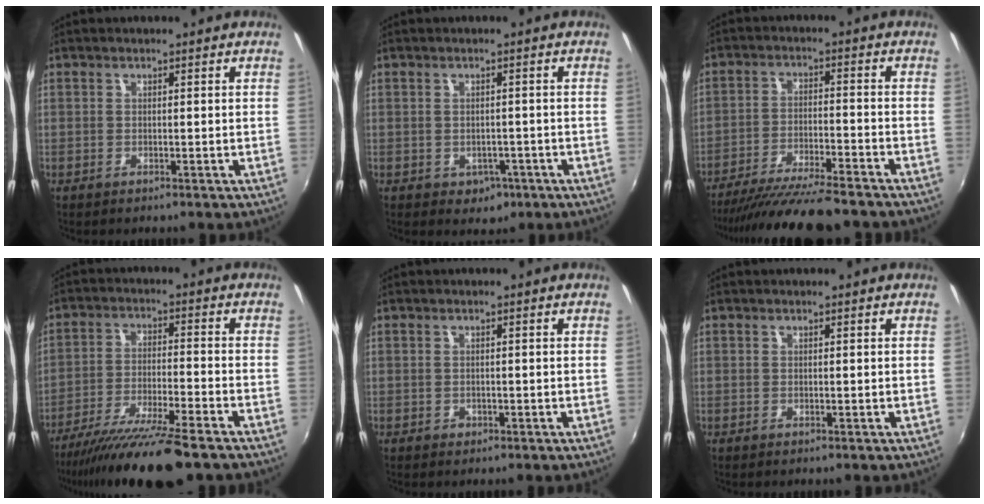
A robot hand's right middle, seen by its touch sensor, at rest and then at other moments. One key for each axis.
{"total": 3.7, "fx": -1.4, "fy": 3.1, "fz": 1.5, "tx": -0.033, "ty": -0.002, "tz": -0.009}
{"total": 15.4, "fx": -13.6, "fy": 1.3, "fz": 7.1, "tx": -0.147, "ty": -0.032, "tz": -0.219}
{"total": 15.3, "fx": -12.5, "fy": 0.7, "fz": 8.8, "tx": -0.177, "ty": -0.039, "tz": -0.213}
{"total": 1.0, "fx": -0.5, "fy": 0.8, "fz": 0.2, "tx": -0.003, "ty": -0.002, "tz": -0.006}
{"total": 0.0}